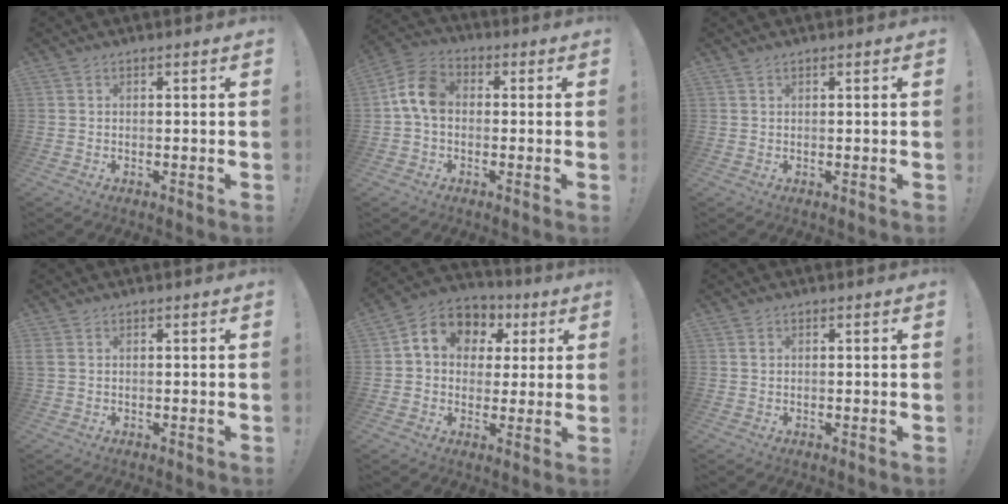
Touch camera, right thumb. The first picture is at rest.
{"total": 10.0, "force": [0.3, 7.0, 7.2], "torque": [-0.139, 0.021, 0.015]}
{"total": 0.6, "force": [0.5, 0.1, 0.3], "torque": [-0.013, 0.004, 0.011]}
{"total": 1.3, "force": [0.6, 0.8, 0.9], "torque": [-0.024, 0.006, 0.012]}
{"total": 10.5, "force": [3.0, 8.8, 4.8], "torque": [-0.075, -0.008, 0.063]}
{"total": 0.7, "force": [0.2, 0.7, 0.2], "torque": [-0.002, 0.004, 0.003]}